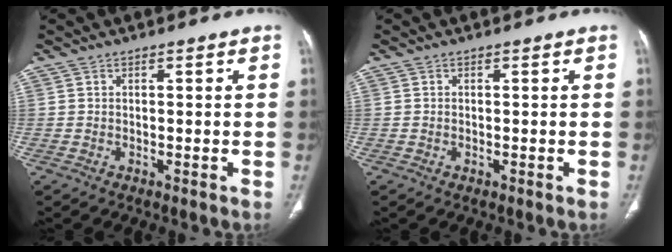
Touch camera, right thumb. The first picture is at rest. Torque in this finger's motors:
{"motor_torque": [0.93, 0.22, -0.16, -0.54, -0.03]}